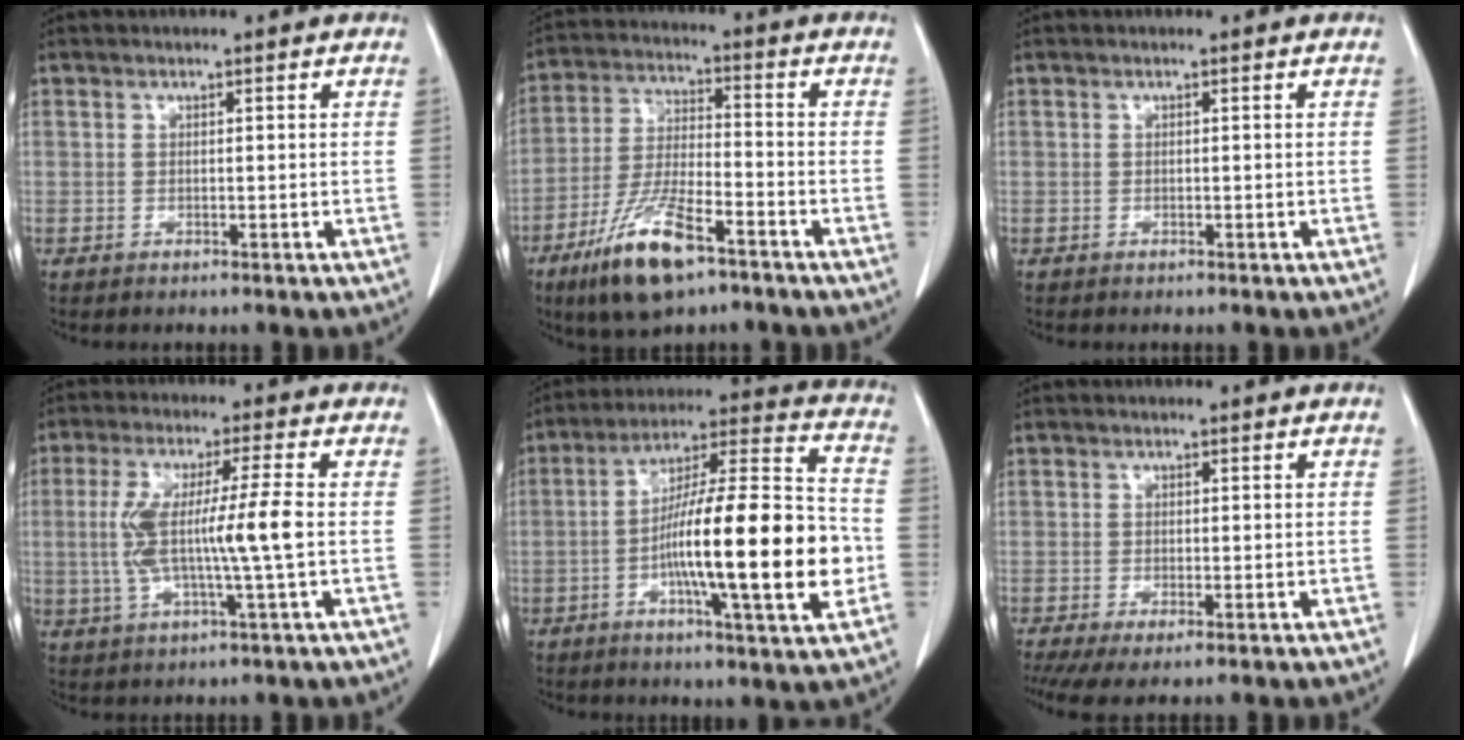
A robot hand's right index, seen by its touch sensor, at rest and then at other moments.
{"total": 12.4, "force": [-7.5, 2.9, 9.4], "torque": [-0.194, -0.021, -0.135]}
{"total": 0.0}
{"total": 10.4, "force": [-0.2, 0.0, 10.4], "torque": [-0.212, 0.006, -0.005]}
{"total": 21.8, "force": [-4.2, 1.9, 21.3], "torque": [-0.332, 0.005, -0.068]}
{"total": 4.3, "force": [-2.2, 1.3, 3.4], "torque": [-0.059, -0.014, -0.037]}